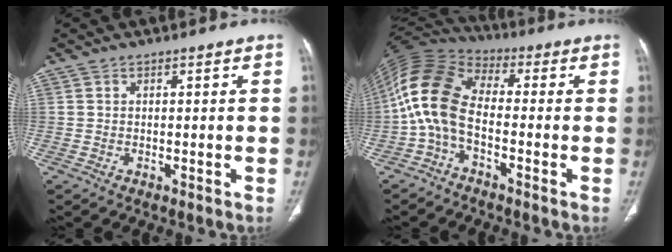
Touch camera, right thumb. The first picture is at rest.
{"total": 12.1, "force": [-2.2, 6.8, 9.8], "torque": [-0.203, 0.046, -0.060]}